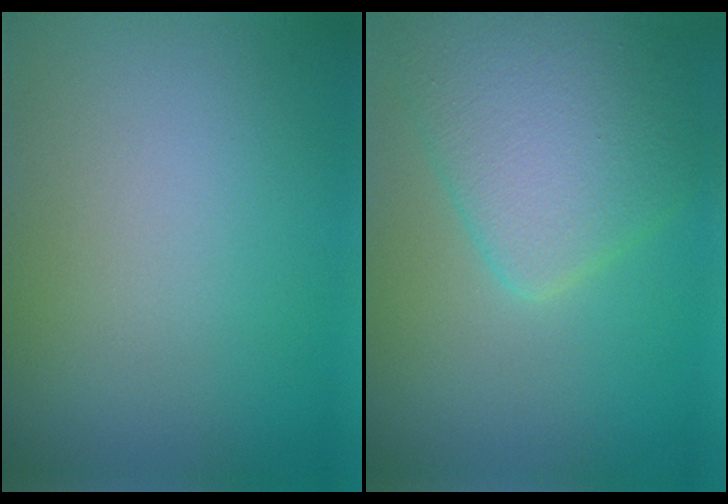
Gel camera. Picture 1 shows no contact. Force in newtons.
{"total": 5.7, "press": 5.7, "slide": 0.2}